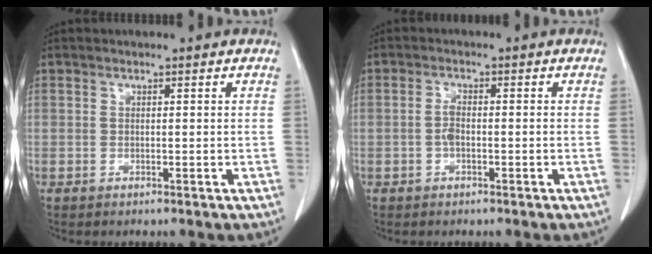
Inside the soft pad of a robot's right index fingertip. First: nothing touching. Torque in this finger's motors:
{"motor_torque": [0.51, -0.19, 0.29, 0.07]}